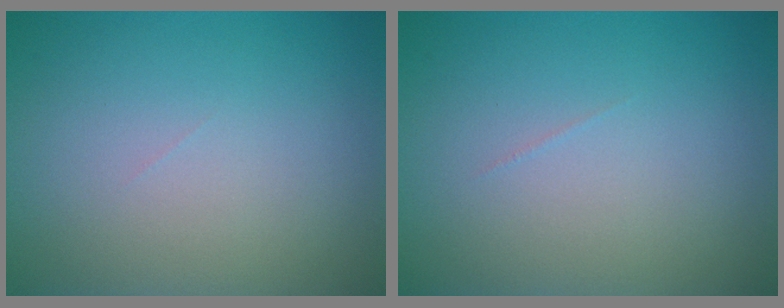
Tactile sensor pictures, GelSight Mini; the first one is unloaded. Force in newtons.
{"total": 0.0}